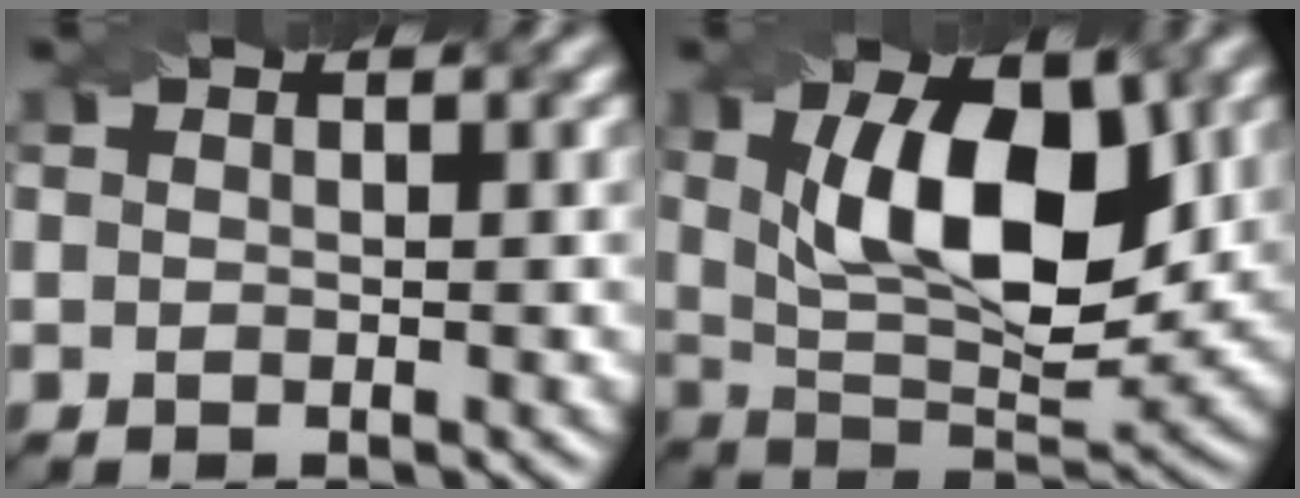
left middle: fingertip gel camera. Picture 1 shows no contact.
{"total": 10.8, "force": [2.1, 5.0, 9.4], "torque": [-0.145, 0.008, 0.041]}